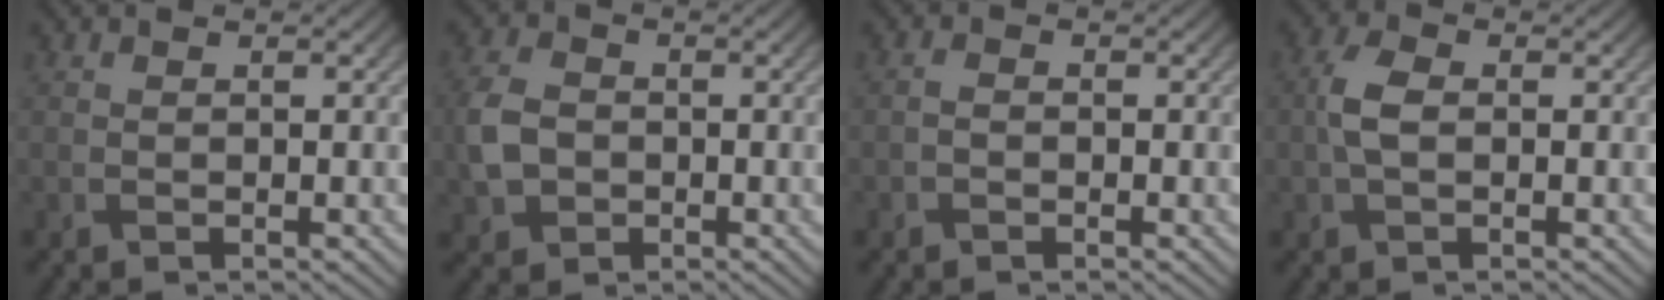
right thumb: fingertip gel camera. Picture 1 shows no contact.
{"total": 5.1, "force": [-0.8, 4.1, 2.9], "torque": [-0.080, -0.003, -0.023]}
{"total": 1.0, "force": [-0.5, 0.7, 0.5], "torque": [-0.010, 0.001, -0.012]}
{"total": 3.6, "force": [0.0, 2.2, 2.9], "torque": [-0.072, 0.007, -0.005]}